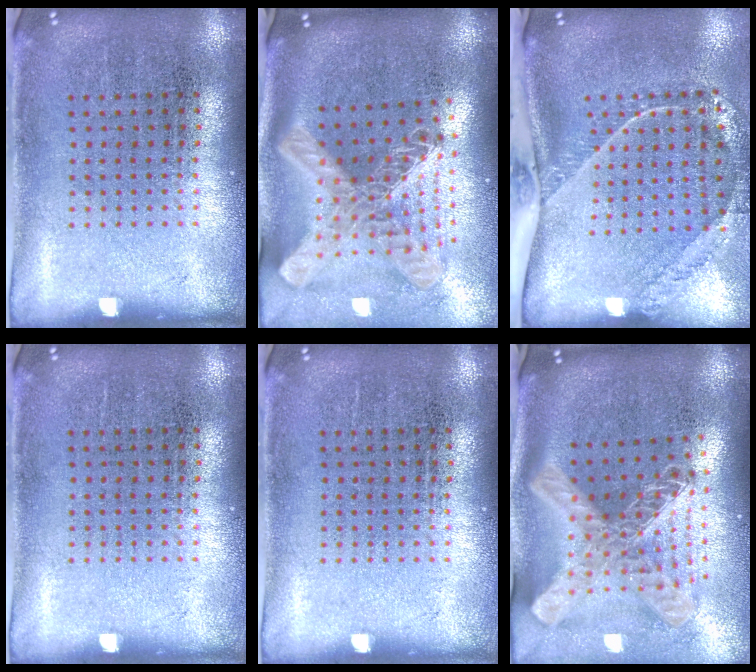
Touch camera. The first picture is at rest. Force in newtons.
{"total": 2.9, "press": 2.1, "slide": 2.0}
{"total": 2.5, "press": 1.7, "slide": 1.8}
{"total": 0.0}
{"total": 0.0}
{"total": 3.0, "press": 2.1, "slide": 2.1}